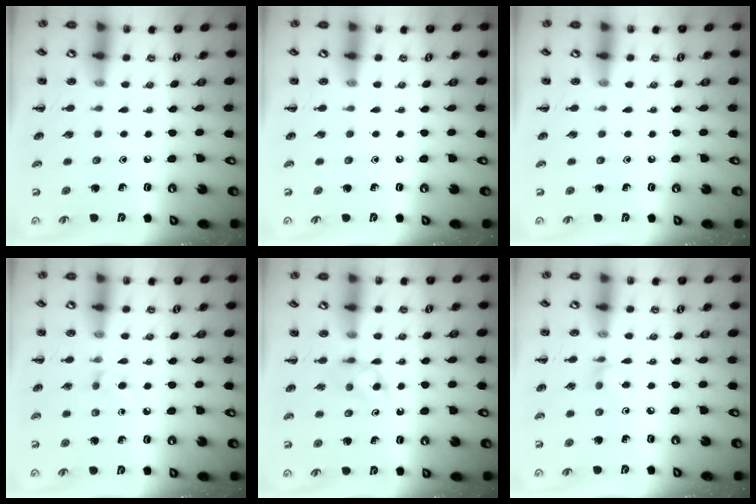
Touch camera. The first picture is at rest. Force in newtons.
{"total": 0.0}
{"total": 0.0}
{"total": 2.4, "press": 2.1, "slide": 1.1}
{"total": 3.8, "press": 3.4, "slide": 1.5}
{"total": 4.8, "press": 4.6, "slide": 1.2}